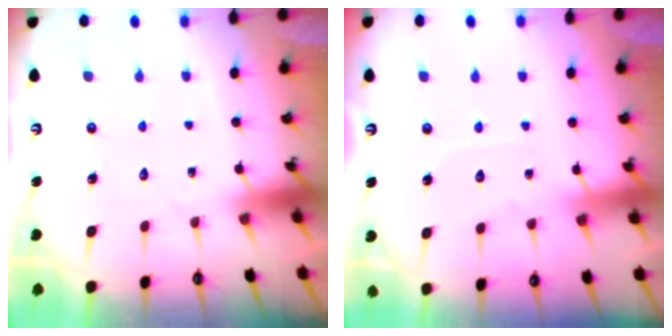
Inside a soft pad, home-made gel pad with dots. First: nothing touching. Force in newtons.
{"total": 3.0, "press": 3.0, "slide": 0.3}